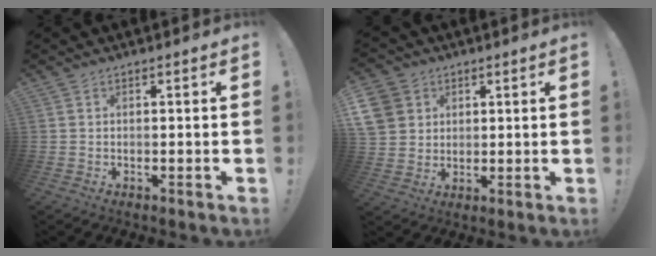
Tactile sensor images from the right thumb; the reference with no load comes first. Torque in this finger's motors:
{"motor_torque": [0.22, 1.45, -0.13, 0.32, 0.02]}